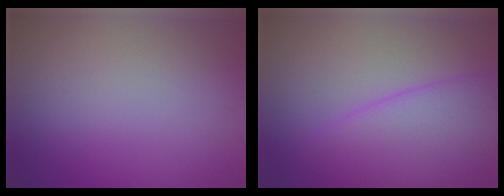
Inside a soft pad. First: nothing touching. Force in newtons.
{"total": 5.1, "press": 5.1, "slide": 0.3}